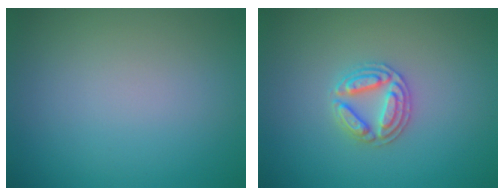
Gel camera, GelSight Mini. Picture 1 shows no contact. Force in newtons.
{"total": 2.8, "press": 2.7, "slide": 0.5}